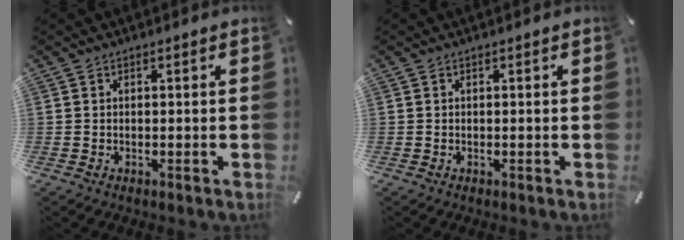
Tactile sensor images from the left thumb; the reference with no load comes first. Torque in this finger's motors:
{"motor_torque": [-0.01, 0.02, -0.07, 0.07, 0.00]}